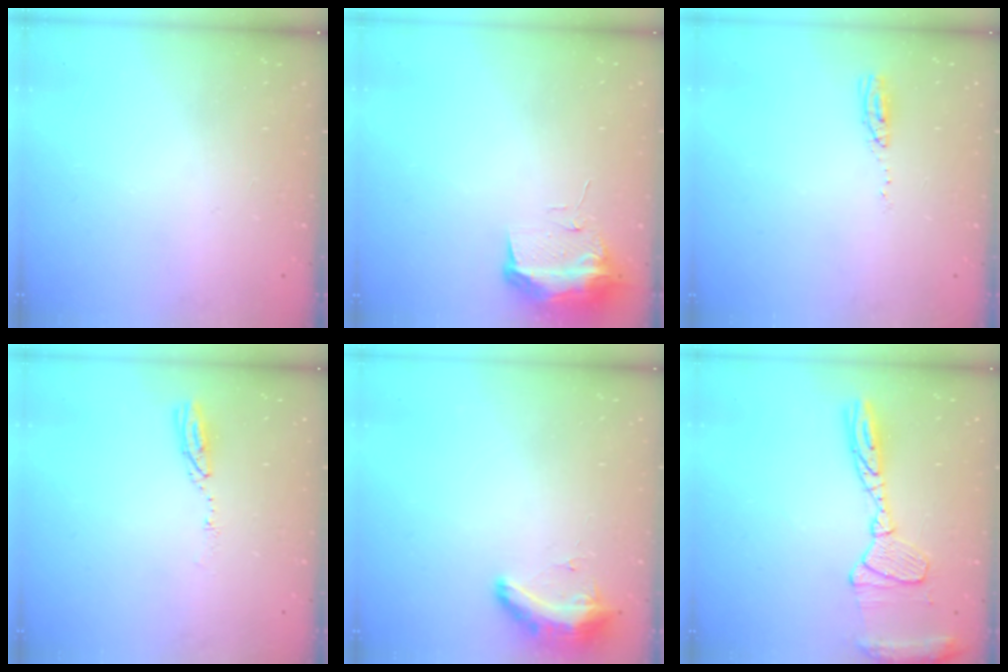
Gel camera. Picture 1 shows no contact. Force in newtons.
{"total": 9.2, "press": 9.2, "slide": 1.1}
{"total": 4.8, "press": 4.6, "slide": 1.4}
{"total": 3.9, "press": 3.9, "slide": 0.4}
{"total": 8.6, "press": 8.5, "slide": 1.2}
{"total": 15.2, "press": 15.1, "slide": 1.3}